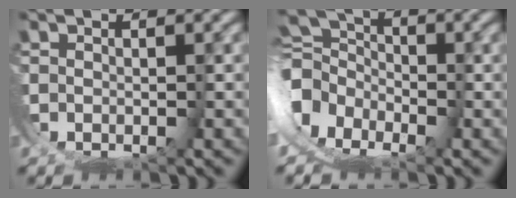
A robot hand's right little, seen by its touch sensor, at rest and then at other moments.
{"total": 9.8, "force": [-1.3, 8.3, 5.0], "torque": [-0.110, -0.018, -0.032]}